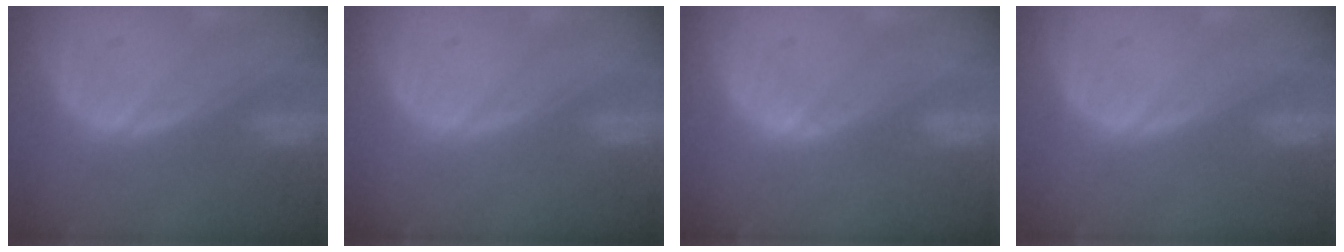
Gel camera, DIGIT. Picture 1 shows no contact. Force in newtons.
{"total": 0.0}
{"total": 0.7, "press": 0.6, "slide": 0.4}
{"total": 0.0}